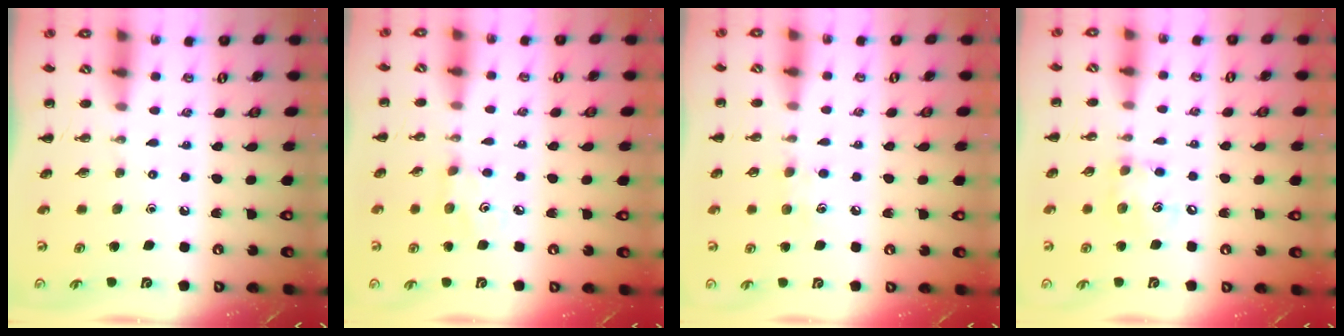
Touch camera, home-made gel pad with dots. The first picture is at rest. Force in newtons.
{"total": 3.3, "press": 3.2, "slide": 0.8}
{"total": 6.1, "press": 5.9, "slide": 1.5}
{"total": 7.5, "press": 7.4, "slide": 0.9}